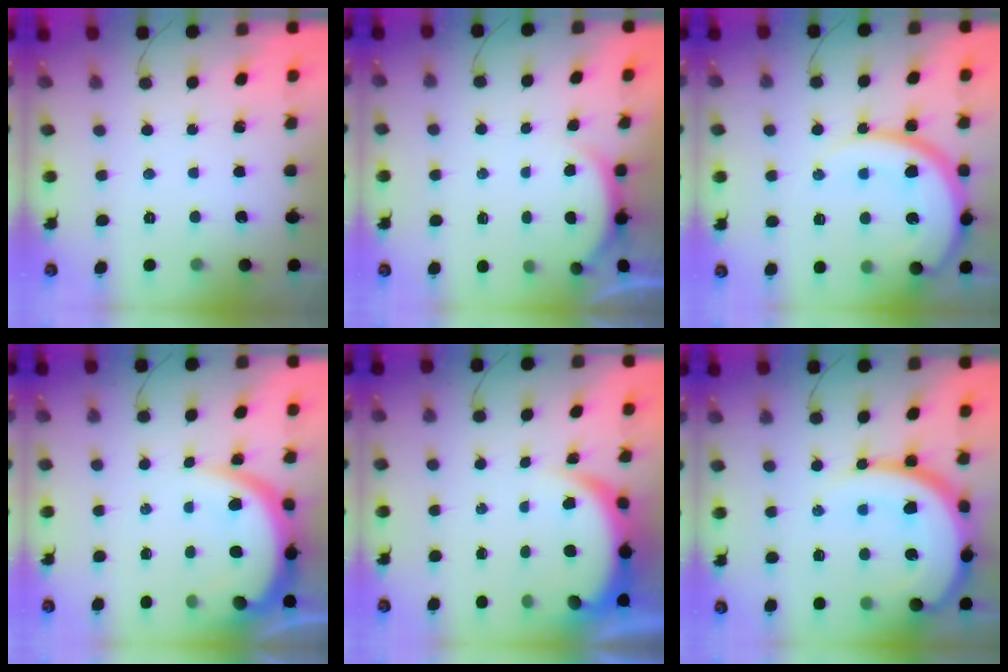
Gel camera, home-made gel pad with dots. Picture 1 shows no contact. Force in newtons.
{"total": 2.2, "press": 2.2, "slide": 0.6}
{"total": 15.6, "press": 15.5, "slide": 1.5}
{"total": 10.8, "press": 10.7, "slide": 1.0}
{"total": 5.8, "press": 5.7, "slide": 0.7}
{"total": 18.1, "press": 18.0, "slide": 1.9}